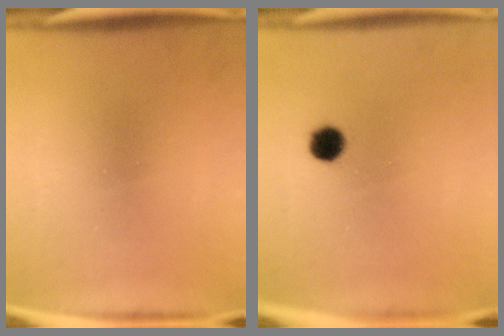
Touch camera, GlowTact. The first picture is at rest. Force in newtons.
{"total": 4.3}